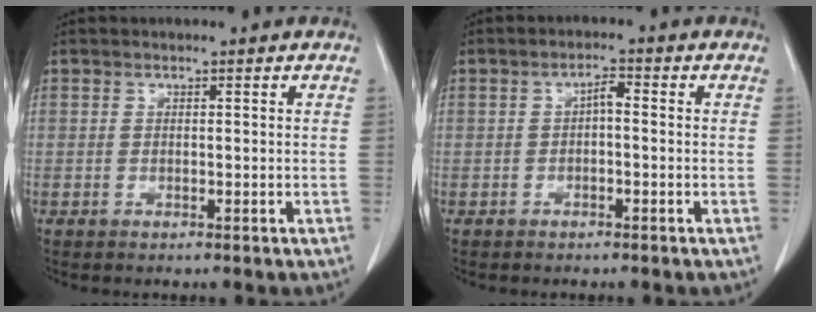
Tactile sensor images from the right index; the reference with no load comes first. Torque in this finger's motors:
{"motor_torque": [0.26, -0.15, 0.11, 0.04]}